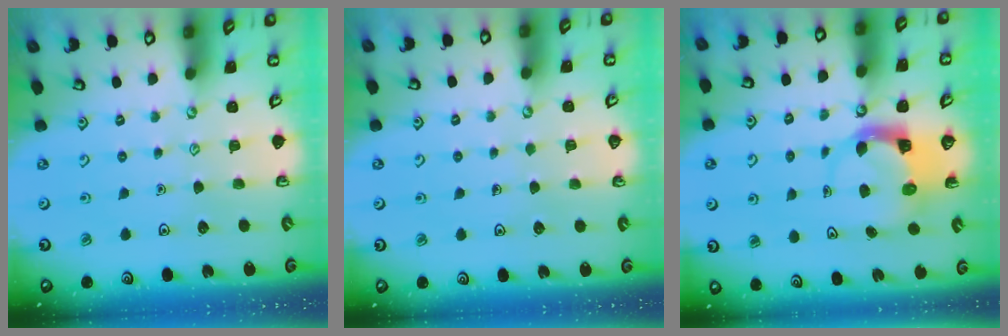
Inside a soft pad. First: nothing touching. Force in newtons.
{"total": 0.8, "press": 0.8, "slide": 0.3}
{"total": 5.0, "press": 4.9, "slide": 0.9}